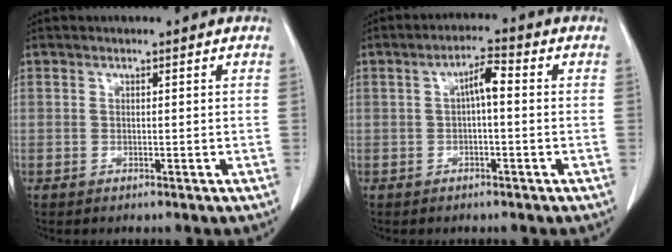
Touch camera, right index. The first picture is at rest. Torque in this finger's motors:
{"motor_torque": [0.47, -0.07, 0.08, 0.08]}